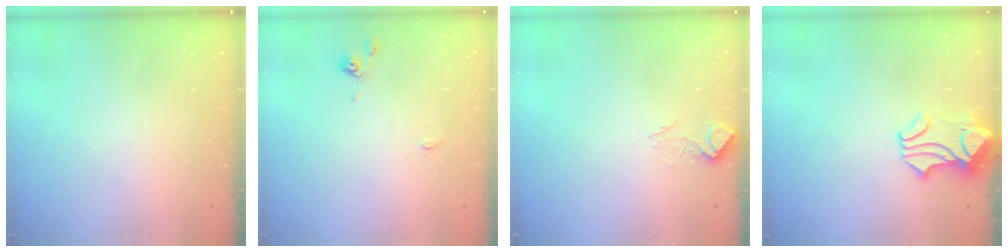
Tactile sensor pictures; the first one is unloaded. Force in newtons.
{"total": 0.0}
{"total": 3.2, "press": 3.2, "slide": 0.5}
{"total": 1.4, "press": 0.9, "slide": 1.0}